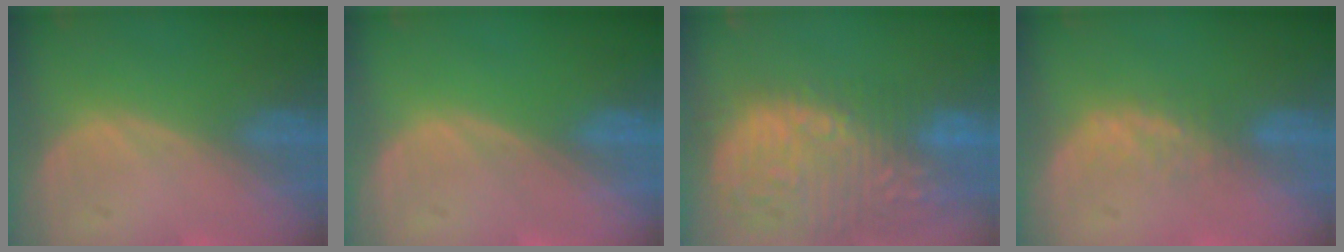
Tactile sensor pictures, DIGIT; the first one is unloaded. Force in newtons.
{"total": 0.0}
{"total": 15.5, "press": 12.7, "slide": 8.9}
{"total": 2.3, "press": 2.3, "slide": 0.5}